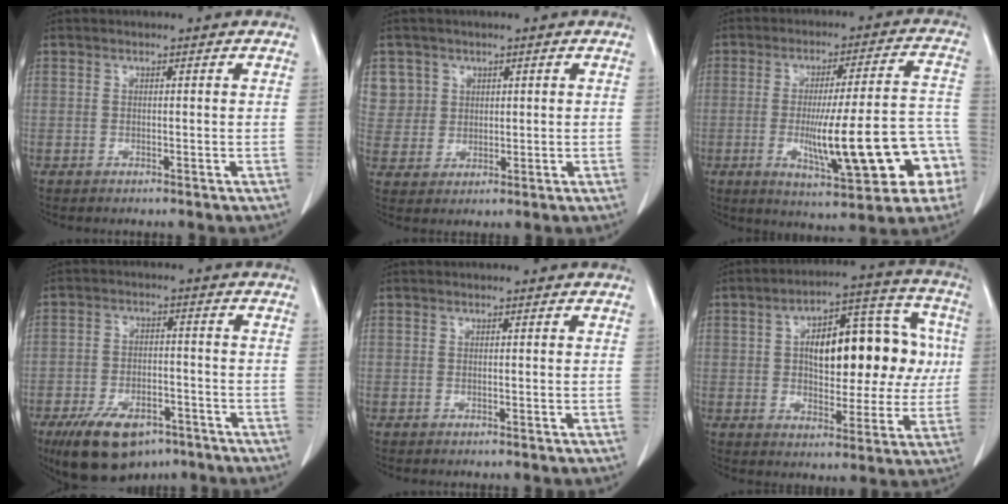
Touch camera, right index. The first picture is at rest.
{"total": 6.0, "force": [2.6, 5.4, 0.0], "torque": [0.009, 0.009, 0.062]}
{"total": 18.6, "force": [-5.2, 2.8, 17.6], "torque": [-0.214, 0.024, -0.057]}
{"total": 12.0, "force": [-8.1, 5.7, 6.8], "torque": [-0.120, -0.005, -0.128]}
{"total": 0.0}
{"total": 18.2, "force": [2.4, 8.1, 16.1], "torque": [-0.236, 0.046, 0.040]}